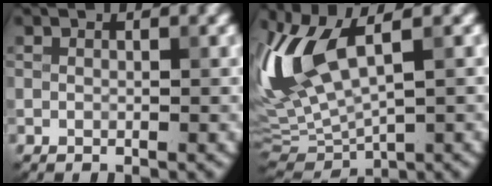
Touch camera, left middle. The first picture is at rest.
{"total": 9.9, "force": [3.2, 3.7, 8.5], "torque": [-0.202, 0.006, 0.061]}